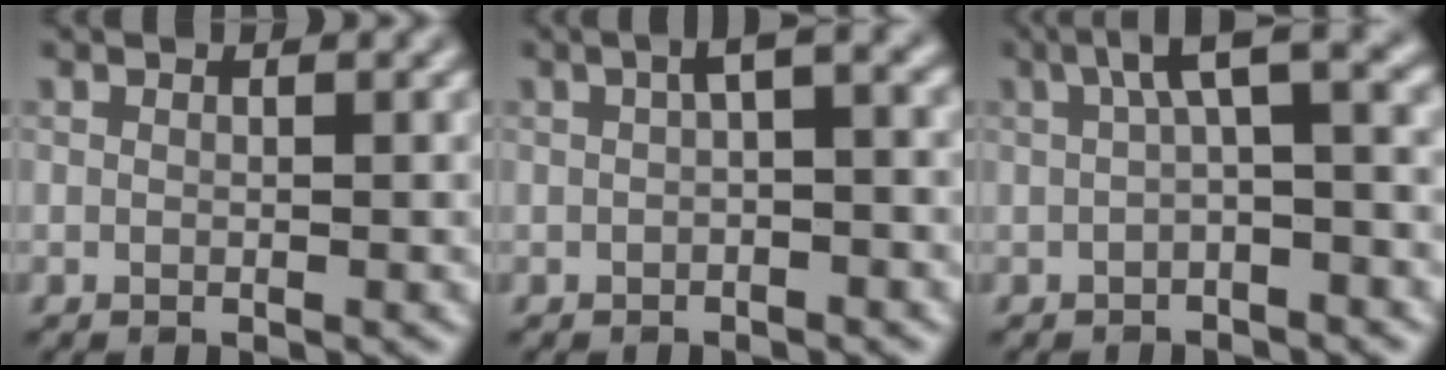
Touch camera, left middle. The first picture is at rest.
{"total": 2.4, "force": [0.0, 0.6, 2.3], "torque": [-0.038, 0.012, -0.003]}
{"total": 4.6, "force": [0.8, 1.1, 4.4], "torque": [-0.066, 0.023, 0.003]}